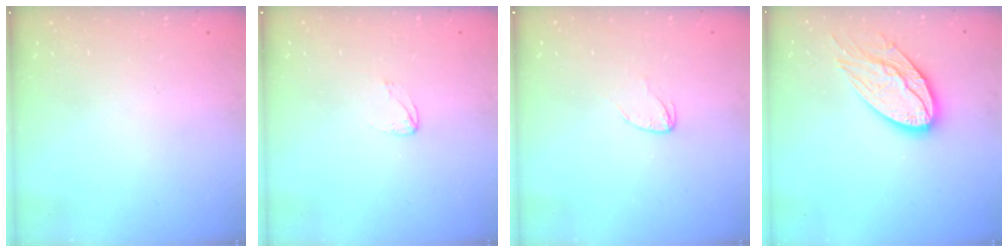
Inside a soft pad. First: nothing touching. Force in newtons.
{"total": 2.7, "press": 2.7, "slide": 0.2}
{"total": 3.3, "press": 3.3, "slide": 0.3}
{"total": 15.0, "press": 15.0, "slide": 1.0}